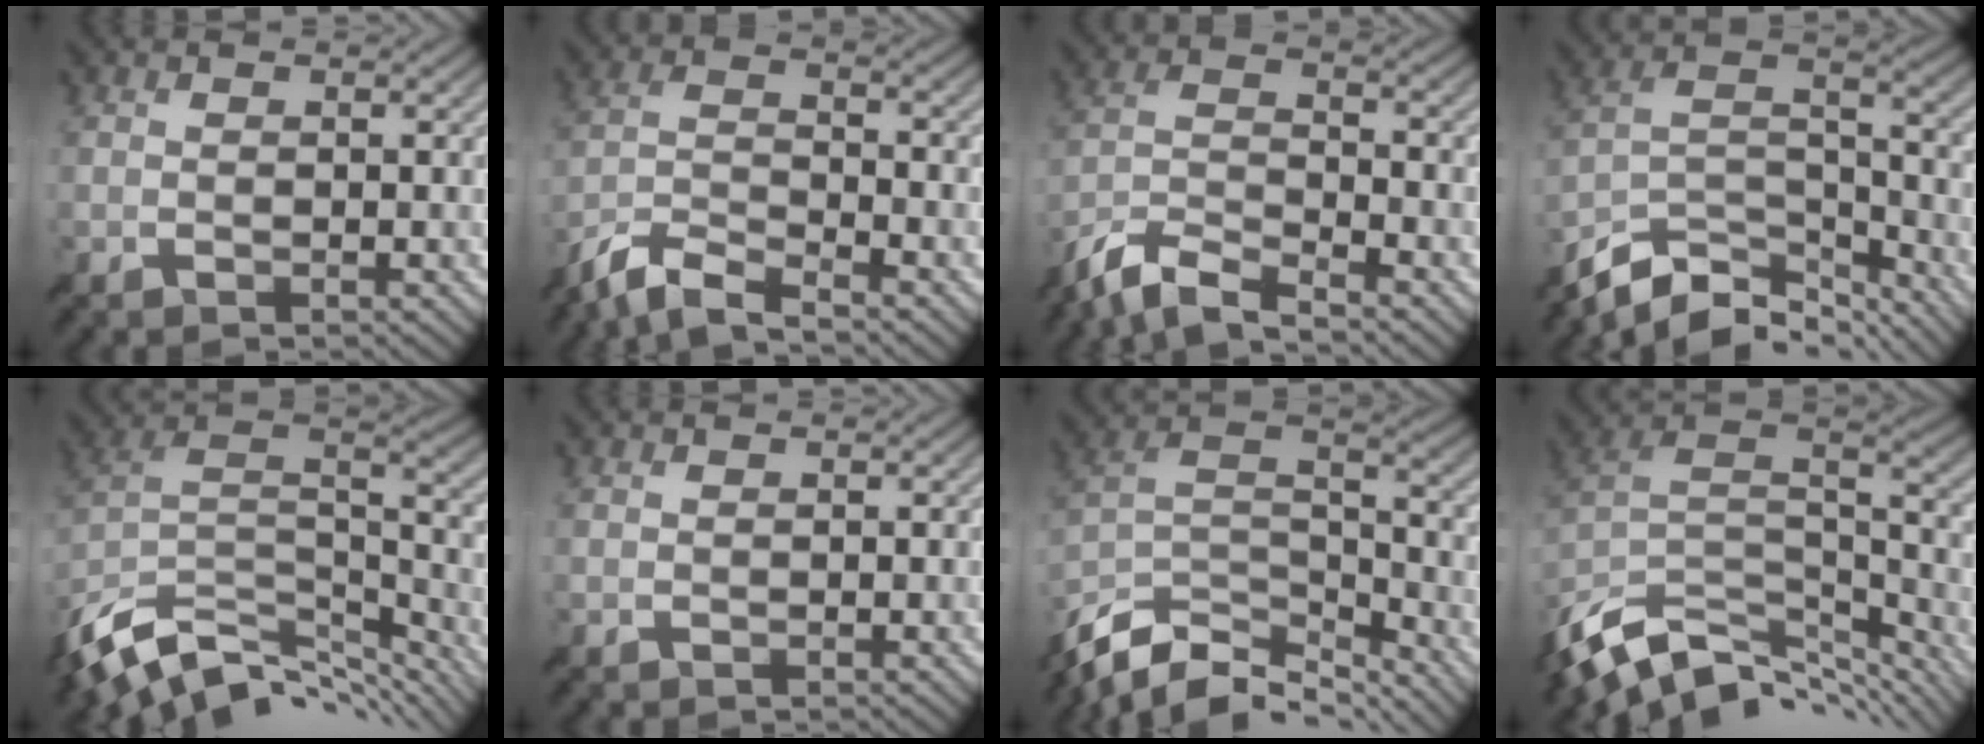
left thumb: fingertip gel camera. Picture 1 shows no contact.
{"total": 7.6, "force": [-6.4, 1.4, 3.8], "torque": [-0.078, -0.010, -0.134]}
{"total": 8.7, "force": [-7.3, 1.7, 4.3], "torque": [-0.090, -0.008, -0.151]}
{"total": 12.0, "force": [-9.6, 4.5, 5.6], "torque": [-0.120, -0.003, -0.177]}
{"total": 14.3, "force": [-9.6, 6.7, 8.3], "torque": [-0.220, -0.019, -0.154]}
{"total": 0.0}
{"total": 13.5, "force": [-10.4, 5.6, 6.4], "torque": [-0.164, -0.009, -0.183]}
{"total": 14.1, "force": [-9.5, 6.7, 8.0], "torque": [-0.214, -0.017, -0.153]}